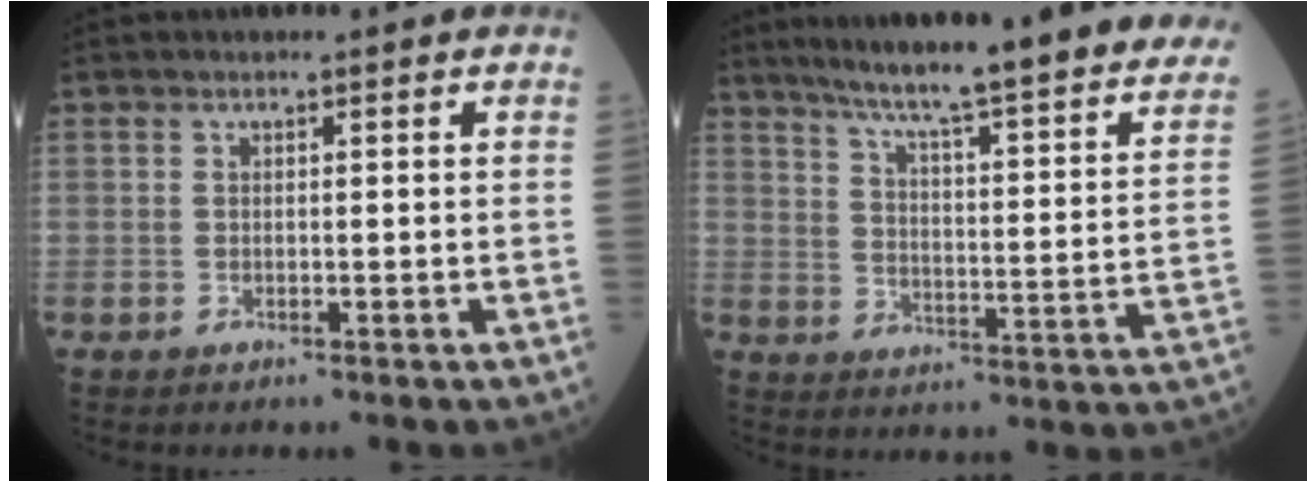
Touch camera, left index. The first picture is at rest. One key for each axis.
{"total": 31.3, "fx": 27.0, "fy": 2.3, "fz": 15.7, "tx": -0.221, "ty": -0.077, "tz": 0.336}